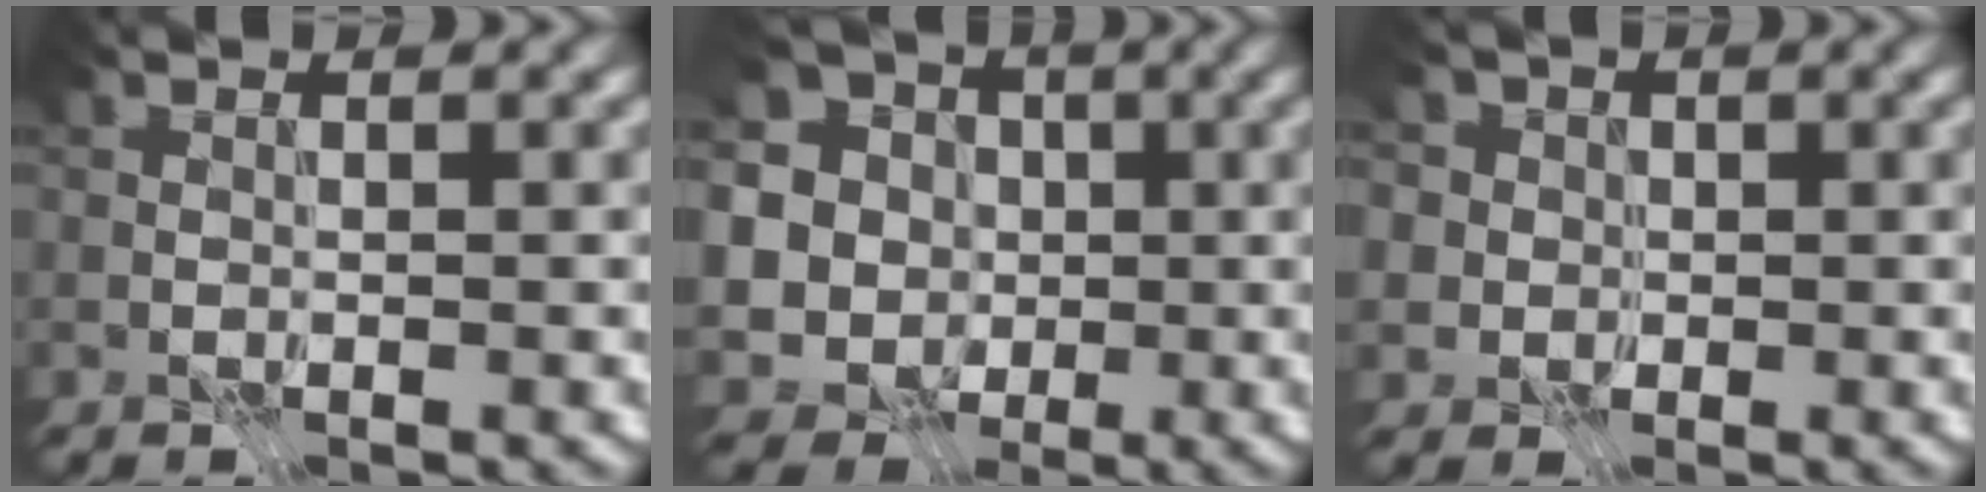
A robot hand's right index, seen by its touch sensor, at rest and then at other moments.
{"total": 9.7, "force": [1.0, 8.9, 3.6], "torque": [-0.104, 0.032, -0.010]}
{"total": 5.5, "force": [1.9, 4.8, 1.7], "torque": [-0.030, 0.025, 0.003]}